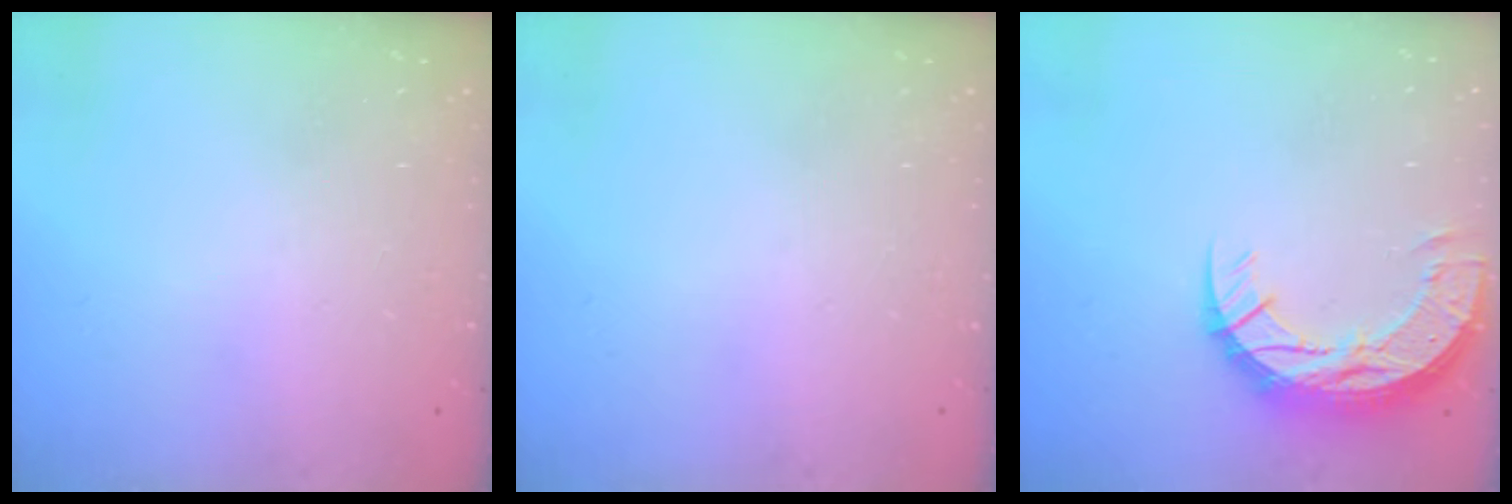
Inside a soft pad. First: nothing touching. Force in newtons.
{"total": 0.0}
{"total": 13.2, "press": 13.2, "slide": 0.9}